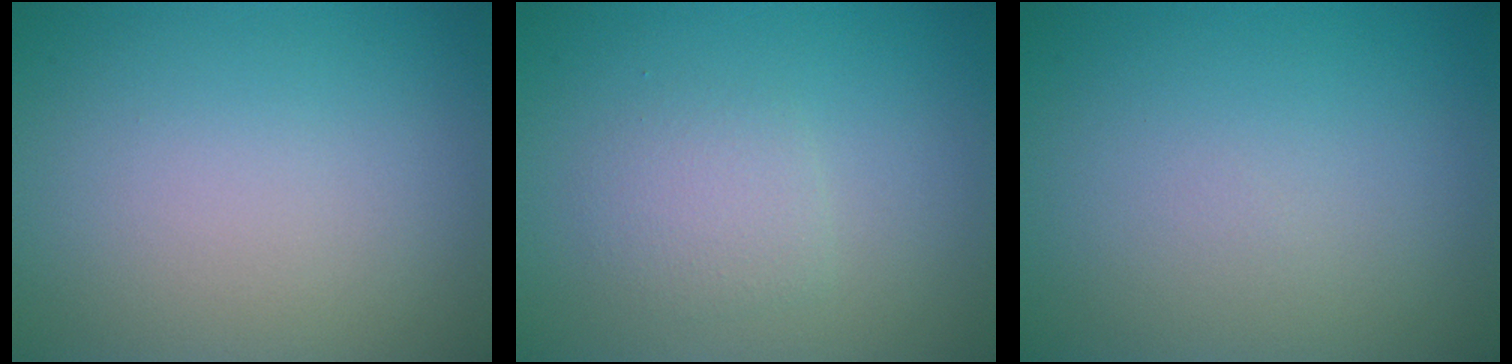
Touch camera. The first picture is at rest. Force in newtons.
{"total": 1.9, "press": 1.9, "slide": 0.1}
{"total": 0.0}